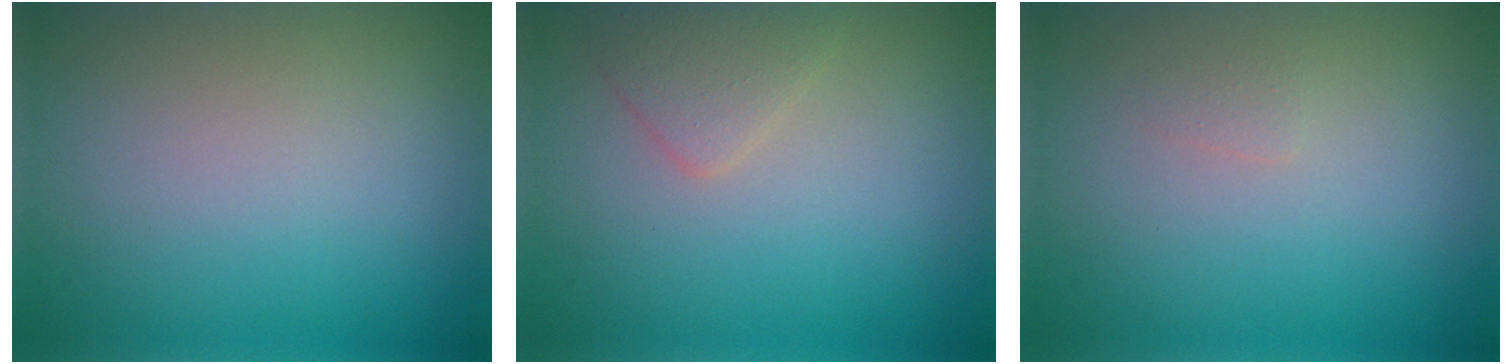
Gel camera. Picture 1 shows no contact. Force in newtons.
{"total": 1.9, "press": 1.9, "slide": 0.0}
{"total": 0.6, "press": 0.6, "slide": 0.0}